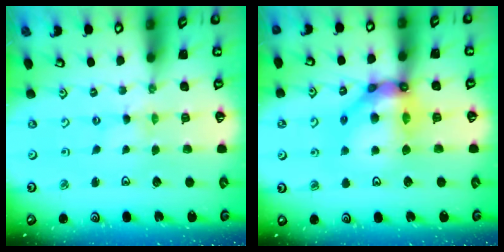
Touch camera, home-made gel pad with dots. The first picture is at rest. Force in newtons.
{"total": 15.2, "press": 15.1, "slide": 1.9}